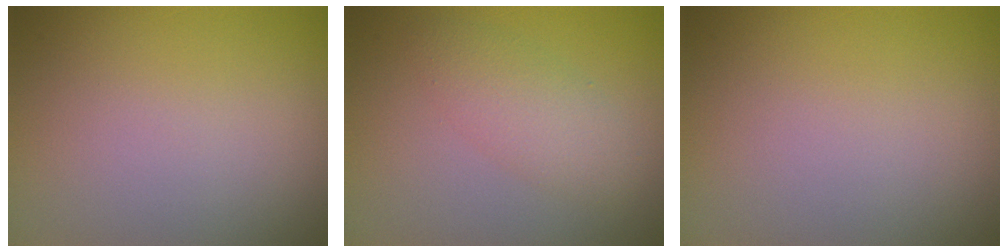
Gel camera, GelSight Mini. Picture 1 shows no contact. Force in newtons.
{"total": 2.8, "press": 2.8, "slide": 0.1}
{"total": 0.0}